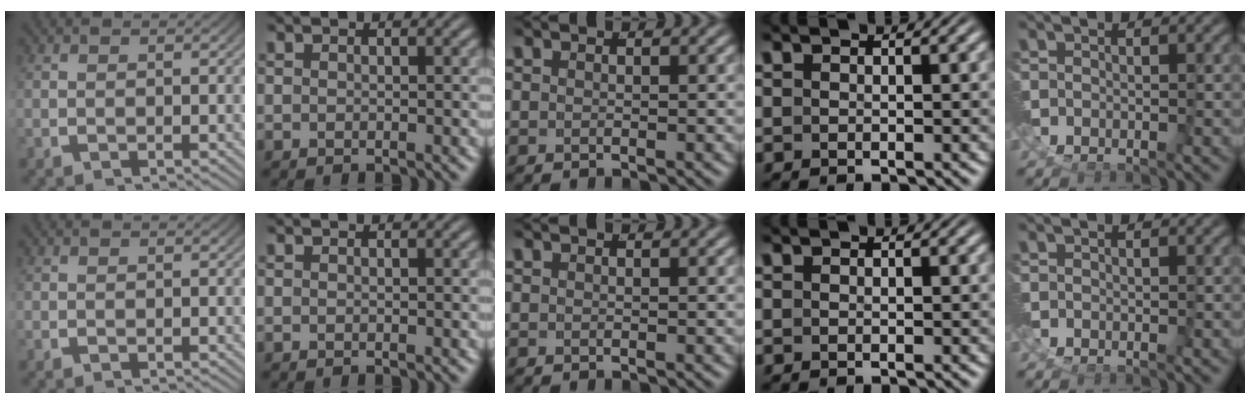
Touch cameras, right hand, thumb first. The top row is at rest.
{}